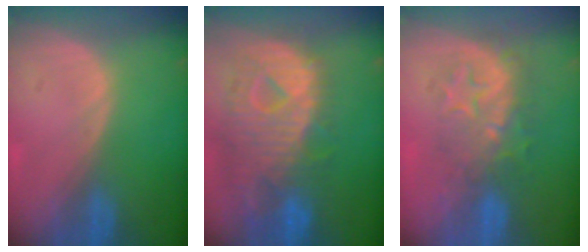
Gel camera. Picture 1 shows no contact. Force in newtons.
{"total": 12.5, "press": 10.8, "slide": 6.4}
{"total": 8.4, "press": 7.5, "slide": 3.7}